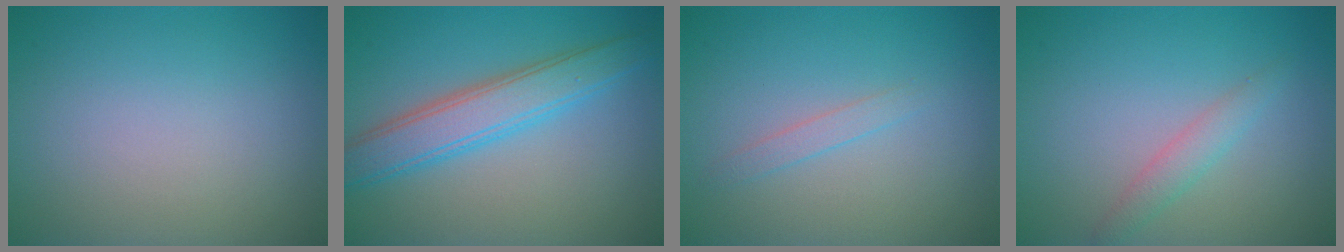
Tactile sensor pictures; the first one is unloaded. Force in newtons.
{"total": 4.8, "press": 4.8, "slide": 0.1}
{"total": 1.0, "press": 1.0, "slide": 0.0}
{"total": 1.6, "press": 1.6, "slide": 0.2}